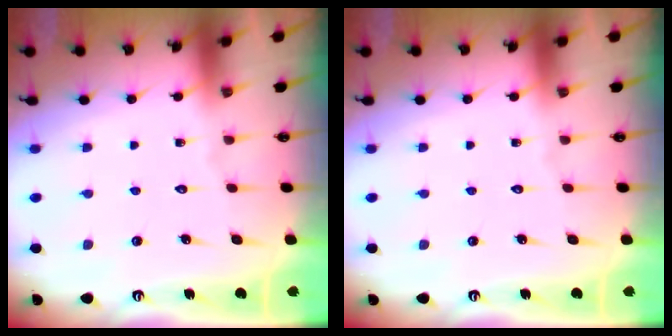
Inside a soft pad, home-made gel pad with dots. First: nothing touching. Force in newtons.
{"total": 0.0}